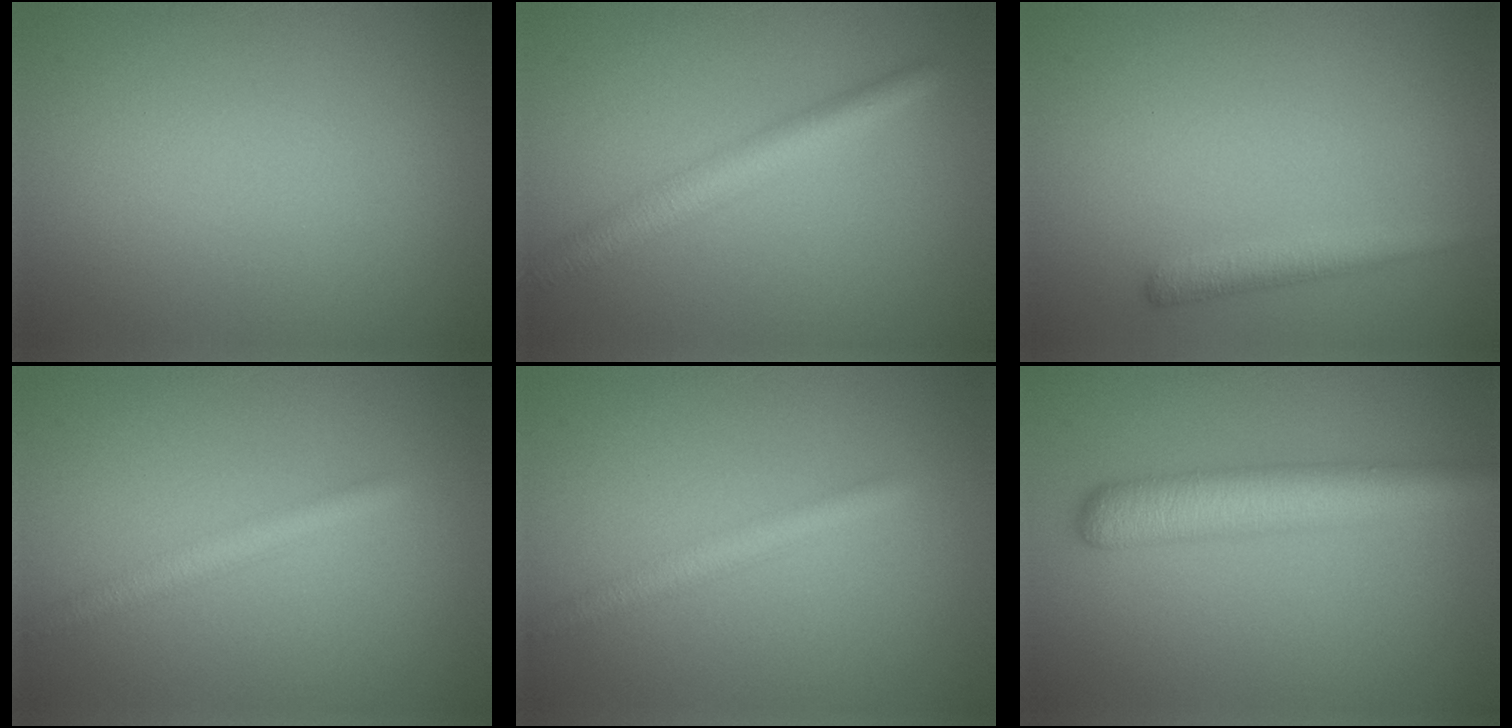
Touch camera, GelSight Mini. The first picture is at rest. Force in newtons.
{"total": 3.6, "press": 3.6, "slide": 0.2}
{"total": 1.9, "press": 1.9, "slide": 0.1}
{"total": 2.4, "press": 2.4, "slide": 0.0}
{"total": 2.4, "press": 2.4, "slide": 0.0}
{"total": 5.6, "press": 5.6, "slide": 0.1}